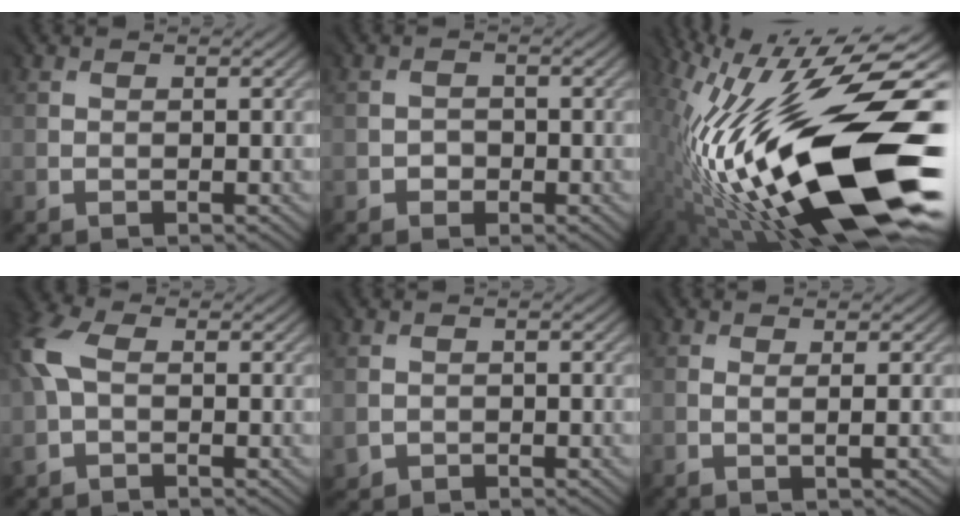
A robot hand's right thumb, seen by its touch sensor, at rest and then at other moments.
{"total": 1.3, "force": [-0.8, 1.1, 0.1], "torque": [0.002, -0.003, -0.013]}
{"total": 21.9, "force": [-2.9, 8.2, 20.1], "torque": [-0.378, -0.015, -0.055]}
{"total": 5.4, "force": [0.5, 3.5, 4.1], "torque": [-0.124, 0.014, 0.000]}
{"total": 1.4, "force": [-0.1, 1.3, 0.3], "torque": [-0.014, -0.003, 0.003]}
{"total": 0.9, "force": [0.1, 0.1, 0.9], "torque": [-0.017, 0.002, -0.003]}